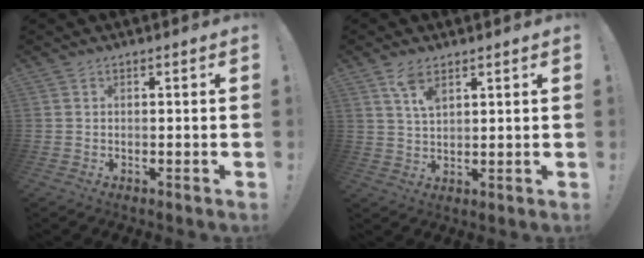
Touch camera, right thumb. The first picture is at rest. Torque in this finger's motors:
{"motor_torque": [-0.31, 0.42, 0.55, 0.27, 0.01]}